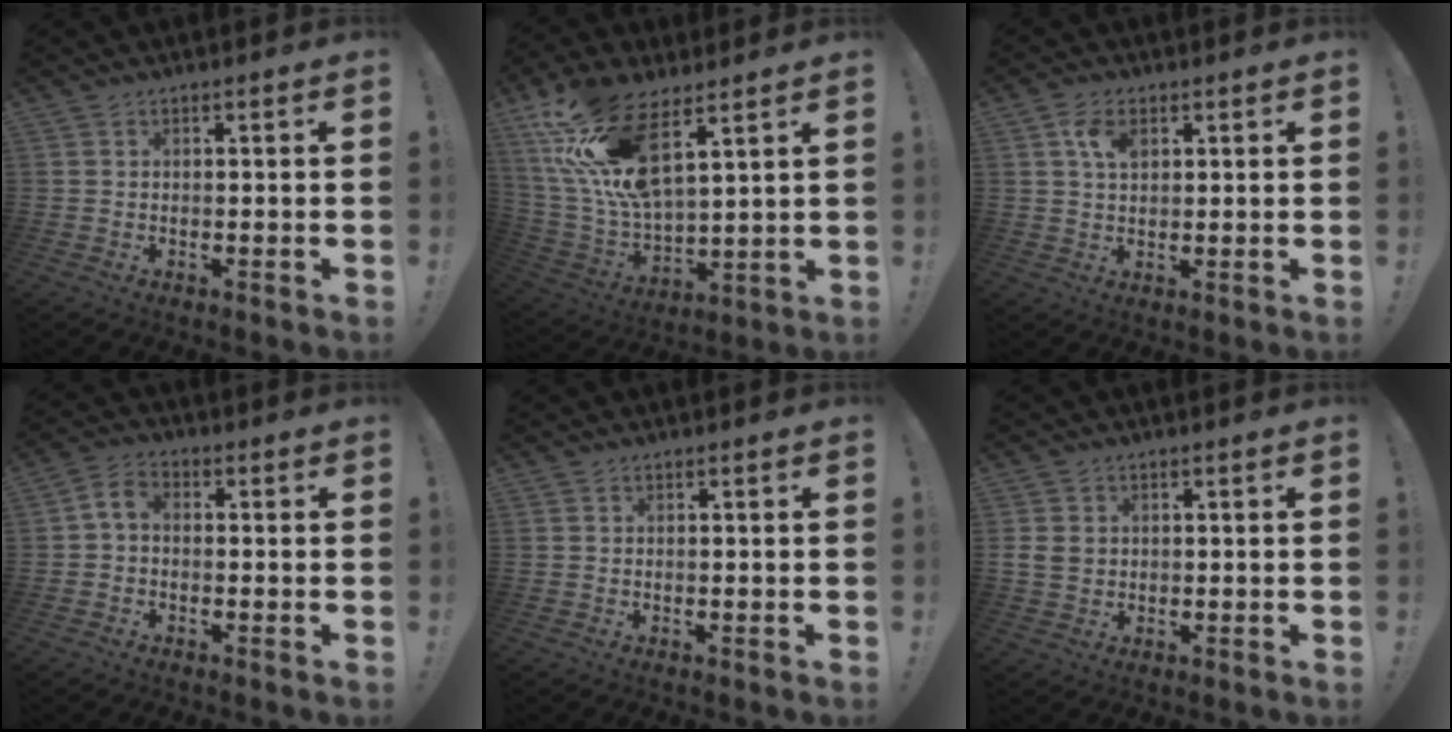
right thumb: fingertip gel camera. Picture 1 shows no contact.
{"total": 19.3, "force": [11.8, 7.6, 13.2], "torque": [-0.267, -0.069, 0.216]}
{"total": 4.3, "force": [1.9, 2.3, 3.0], "torque": [-0.050, -0.002, 0.032]}
{"total": 4.2, "force": [-0.7, 2.7, 3.1], "torque": [-0.069, 0.014, -0.011]}
{"total": 0.0}
{"total": 4.0, "force": [0.8, 3.5, 1.8], "torque": [-0.032, -0.001, 0.016]}